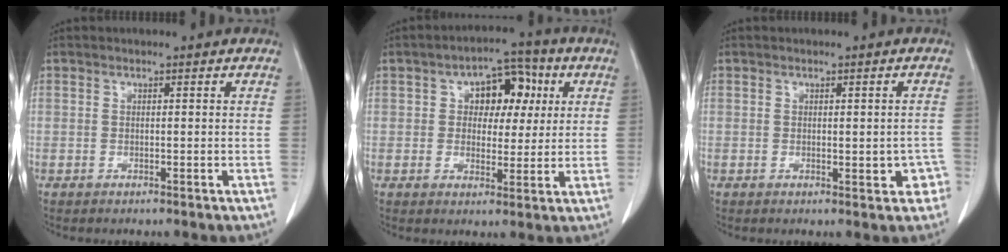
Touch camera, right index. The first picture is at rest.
{"total": 7.8, "force": [2.1, 4.9, 5.7], "torque": [-0.070, 0.028, 0.031]}
{"total": 3.2, "force": [-1.1, 1.3, 2.7], "torque": [-0.021, 0.006, -0.009]}